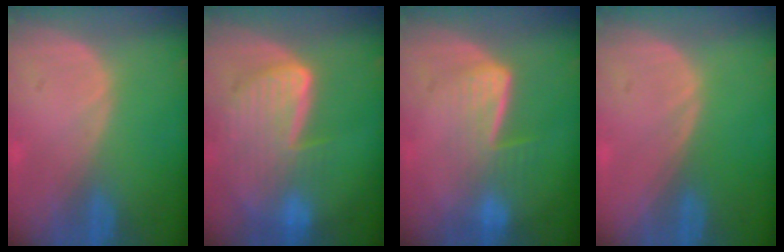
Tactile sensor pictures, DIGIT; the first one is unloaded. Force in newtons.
{"total": 9.2, "press": 8.1, "slide": 4.5}
{"total": 6.9, "press": 5.8, "slide": 3.7}
{"total": 0.0}